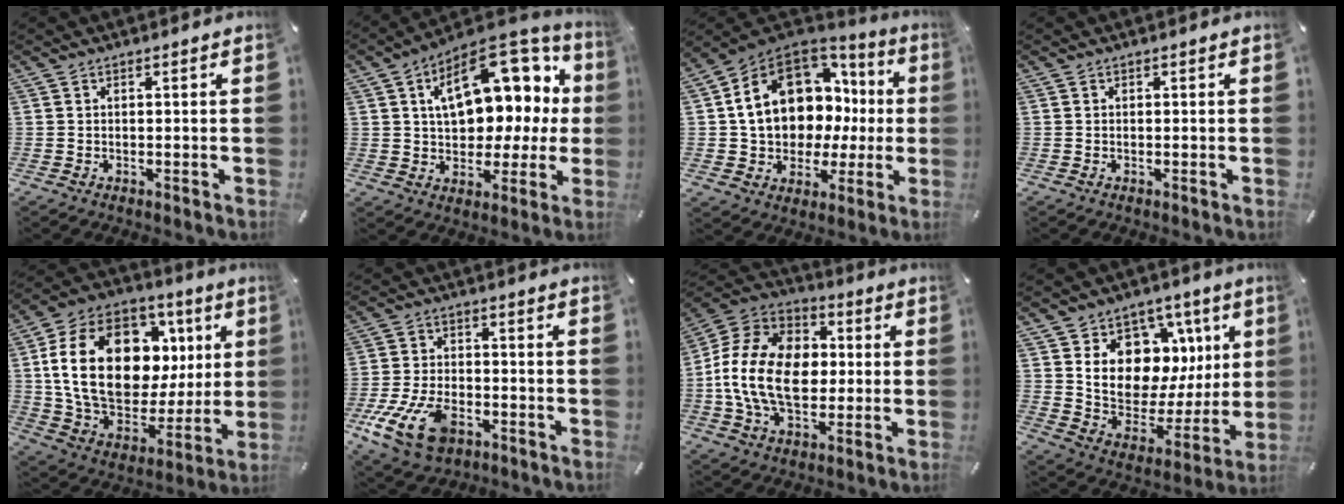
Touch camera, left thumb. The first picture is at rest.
{"total": 18.8, "force": [6.0, 11.0, 14.0], "torque": [-0.196, -0.034, 0.103]}
{"total": 16.2, "force": [4.1, 12.5, 9.5], "torque": [-0.186, -0.030, 0.076]}
{"total": 0.0}
{"total": 24.4, "force": [4.9, 16.8, 17.0], "torque": [-0.317, -0.008, 0.091]}
{"total": 13.8, "force": [-6.4, 8.4, 9.0], "torque": [-0.189, 0.028, -0.110]}
{"total": 17.7, "force": [-1.9, 13.1, 11.7], "torque": [-0.249, 0.029, -0.030]}
{"total": 12.3, "force": [4.5, 10.4, 4.7], "torque": [-0.053, -0.064, 0.085]}